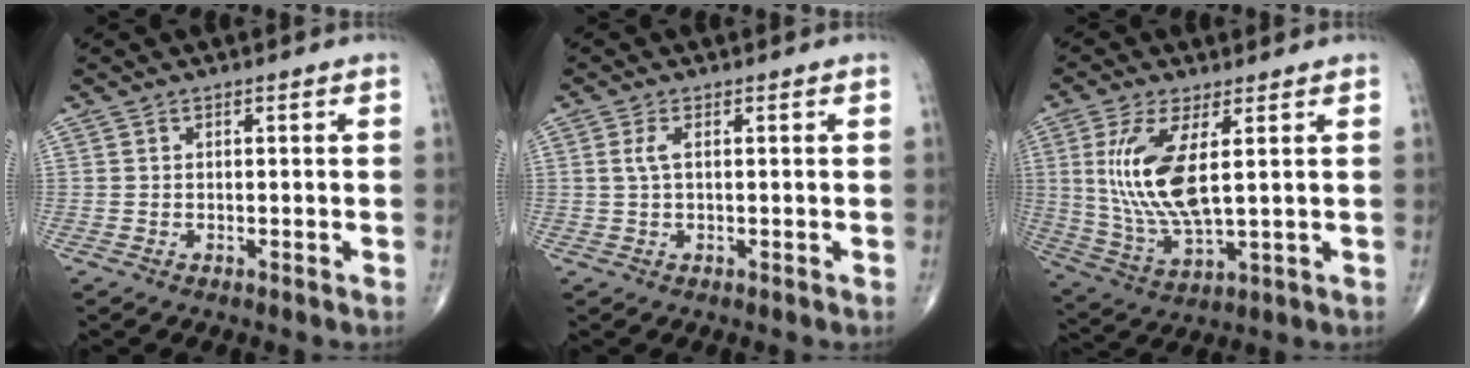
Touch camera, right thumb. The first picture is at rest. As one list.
[{"total": 2.1, "force": [0.4, 0.8, 1.9], "torque": [-0.050, 0.008, 0.011]}, {"total": 13.5, "force": [2.7, 4.8, 12.4], "torque": [-0.271, -0.019, 0.063]}]